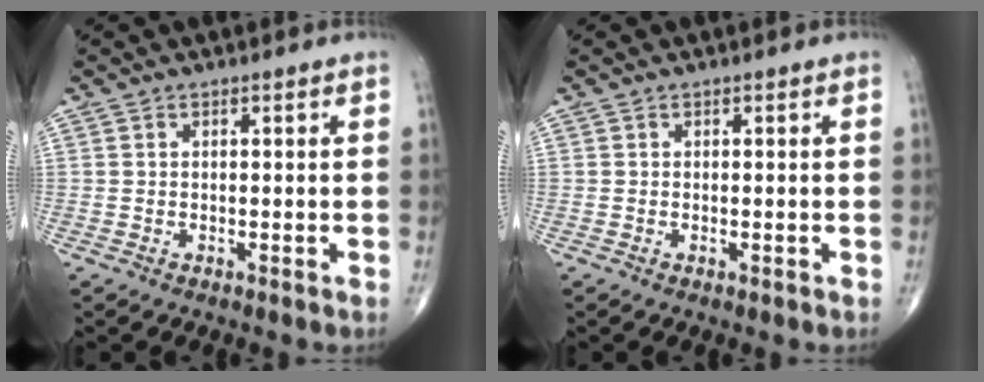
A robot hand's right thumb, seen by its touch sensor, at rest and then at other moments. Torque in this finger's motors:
{"motor_torque": [0.02, -0.29, 0.18, 0.09, -0.02]}